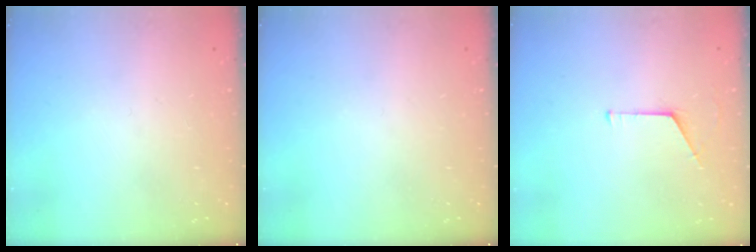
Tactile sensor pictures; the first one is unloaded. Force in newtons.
{"total": 0.0}
{"total": 5.2, "press": 5.1, "slide": 0.4}